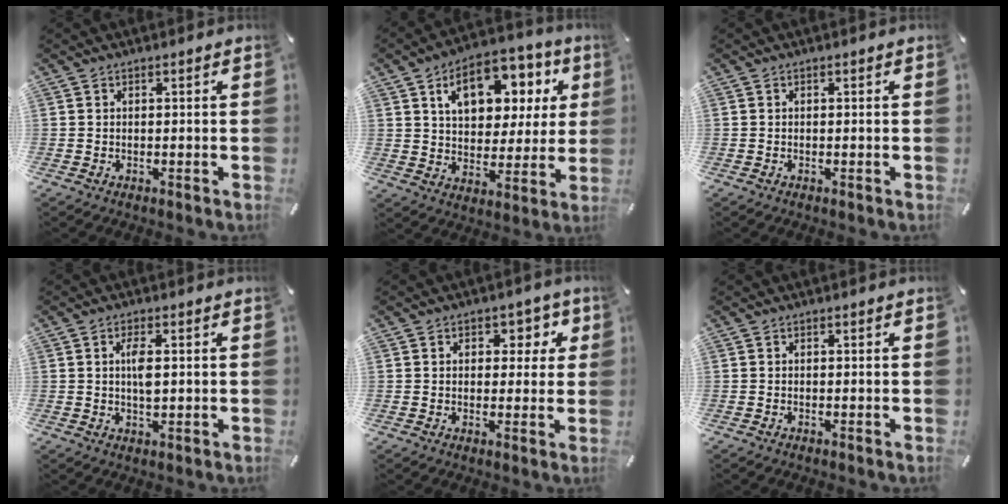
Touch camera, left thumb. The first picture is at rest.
{"total": 15.4, "force": [7.0, 10.2, 9.2], "torque": [-0.140, -0.021, 0.122]}
{"total": 0.0}
{"total": 4.2, "force": [0.7, 1.5, 3.9], "torque": [-0.087, 0.001, 0.007]}
{"total": 6.0, "force": [1.8, 4.4, 3.6], "torque": [-0.027, -0.007, 0.019]}
{"total": 0.0}